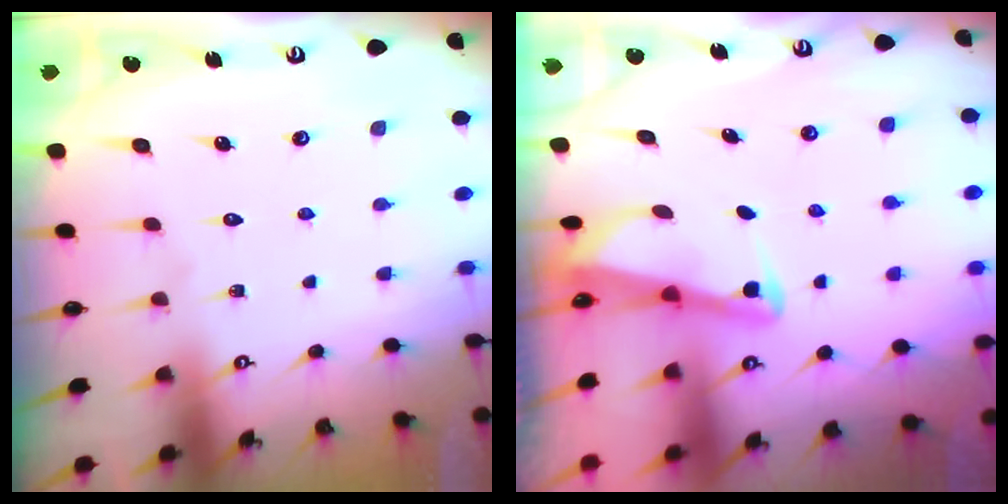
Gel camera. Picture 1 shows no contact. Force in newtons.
{"total": 3.0, "press": 3.0, "slide": 0.3}